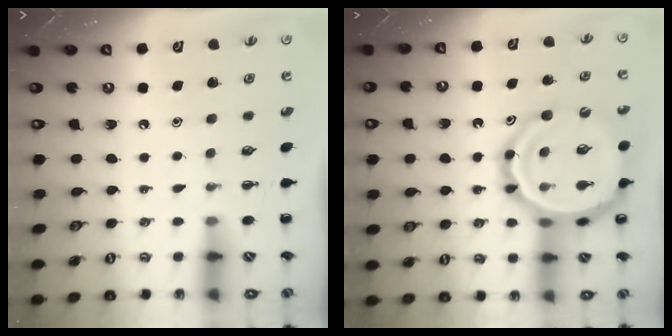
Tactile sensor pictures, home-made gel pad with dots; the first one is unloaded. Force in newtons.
{"total": 21.2, "press": 20.9, "slide": 3.5}